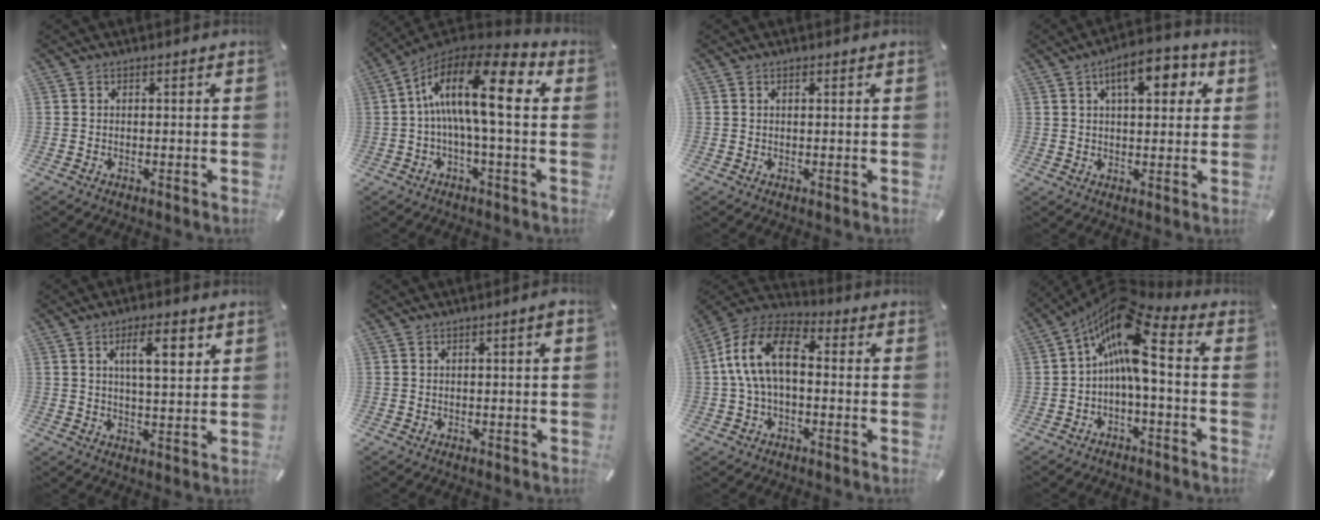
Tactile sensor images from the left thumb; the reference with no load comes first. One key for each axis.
{"total": 17.6, "fx": 2.9, "fy": 5.4, "fz": 16.5, "tx": -0.316, "ty": -0.016, "tz": 0.038}
{"total": 1.4, "fx": 0.5, "fy": 0.8, "fz": 1.0, "tx": -0.022, "ty": 0.005, "tz": 0.007}
{"total": 10.2, "fx": 4.2, "fy": 4.7, "fz": 8.1, "tx": -0.114, "ty": -0.004, "tz": 0.063}
{"total": 9.4, "fx": 4.0, "fy": 2.9, "fz": 8.0, "tx": -0.123, "ty": -0.009, "tz": 0.060}
{"total": 1.7, "fx": 0.0, "fy": 0.2, "fz": 1.7, "tx": -0.028, "ty": -0.001, "tz": 0.000}
{"total": 14.1, "fx": 0.2, "fy": 8.4, "fz": 11.3, "tx": -0.245, "ty": 0.013, "tz": -0.001}
{"total": 15.3, "fx": 3.2, "fy": 6.1, "fz": 13.6, "tx": -0.250, "ty": -0.020, "tz": 0.047}